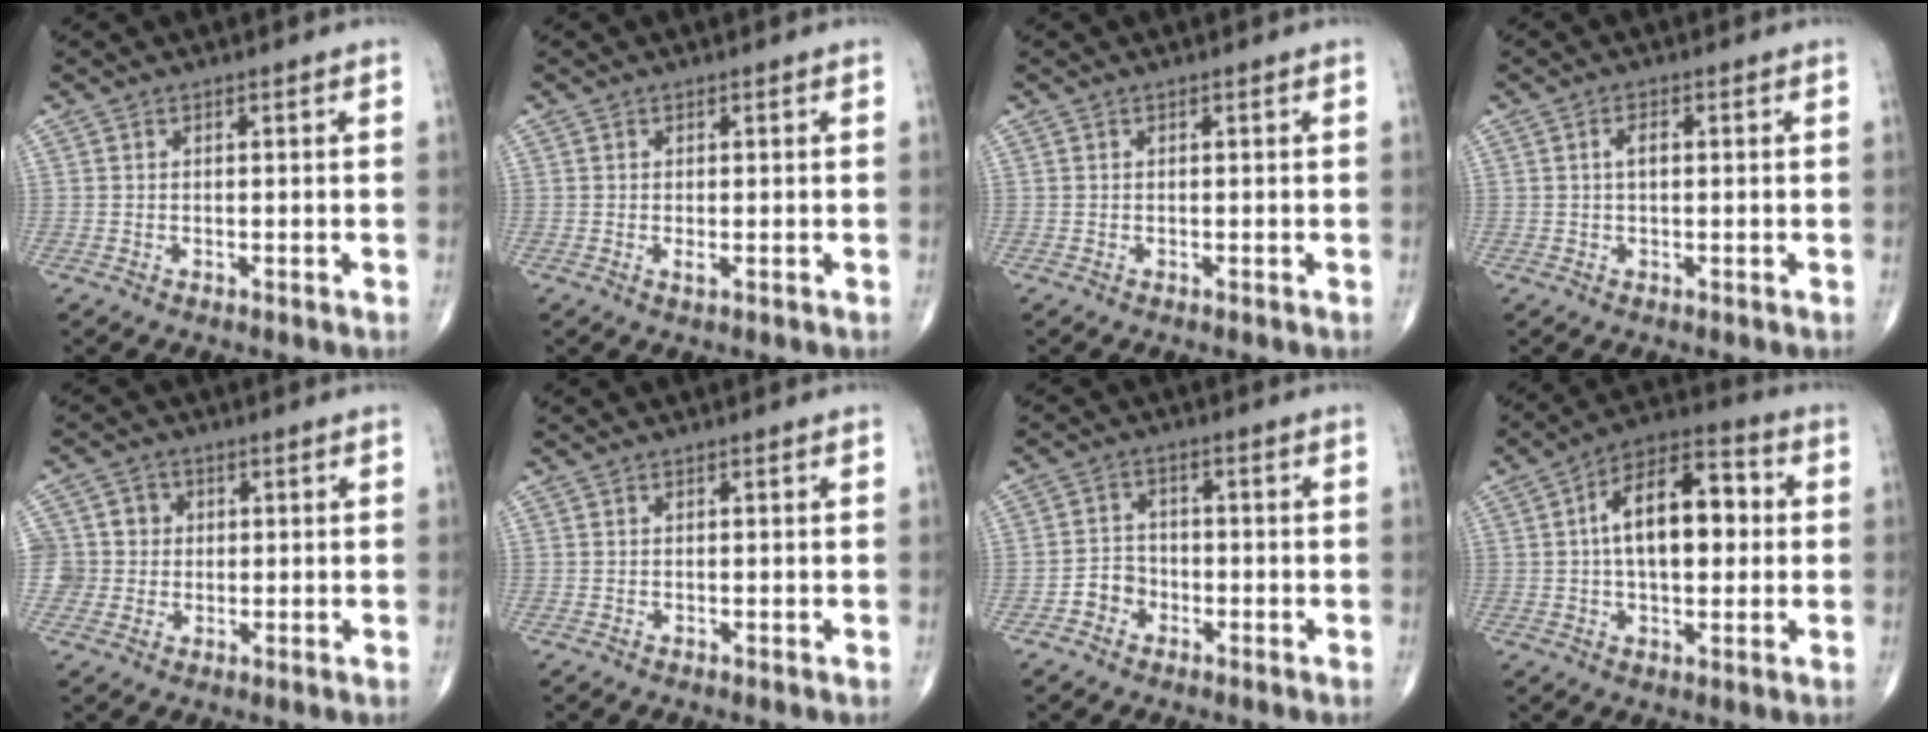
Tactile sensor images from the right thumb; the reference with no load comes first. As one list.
[{"total": 0.9, "force": [-0.1, 0.2, 0.8], "torque": [-0.014, -0.004, -0.003]}, {"total": 0.0}, {"total": 2.2, "force": [0.2, 1.1, 1.9], "torque": [-0.034, 0.006, 0.002]}, {"total": 6.2, "force": [0.4, 6.1, 0.7], "torque": [0.021, 0.011, 0.004]}, {"total": 0.0}, {"total": 4.2, "force": [-2.0, 3.5, 1.2], "torque": [-0.001, 0.020, -0.044]}, {"total": 15.2, "force": [1.5, 8.1, 12.8], "torque": [-0.189, 0.029, 0.016]}]